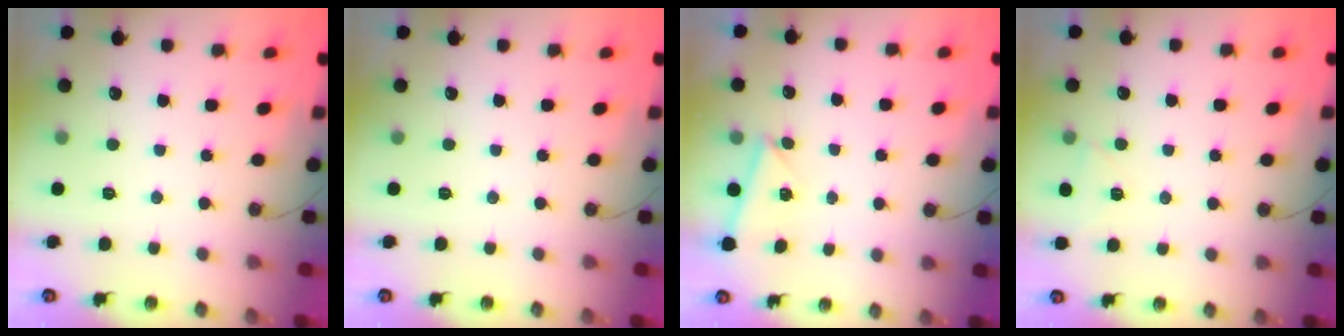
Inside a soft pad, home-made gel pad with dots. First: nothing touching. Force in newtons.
{"total": 0.0}
{"total": 3.1, "press": 2.1, "slide": 2.3}
{"total": 4.5, "press": 4.5, "slide": 0.2}